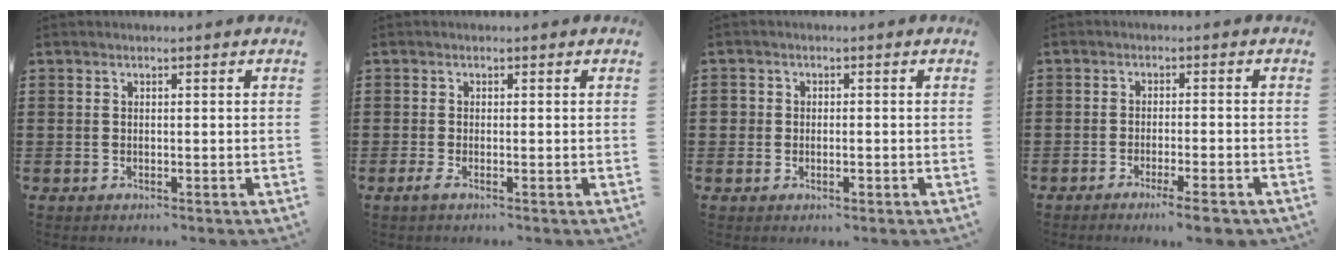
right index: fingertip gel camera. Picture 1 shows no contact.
{"total": 1.1, "force": [-0.4, 0.1, 1.0], "torque": [-0.026, -0.007, -0.010]}
{"total": 1.4, "force": [-0.5, 1.1, 0.7], "torque": [-0.016, 0.001, -0.011]}
{"total": 4.1, "force": [-3.0, 0.0, 2.7], "torque": [-0.043, -0.009, -0.054]}